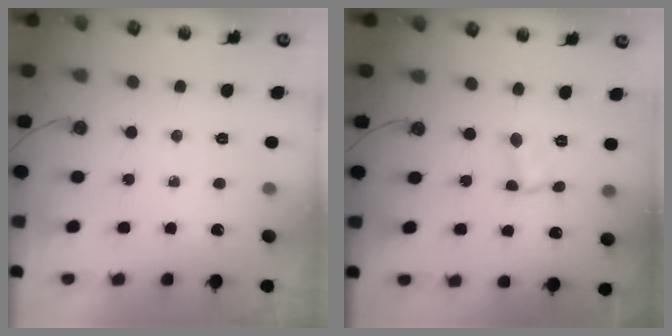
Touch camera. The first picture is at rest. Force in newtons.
{"total": 1.3, "press": 1.2, "slide": 0.4}